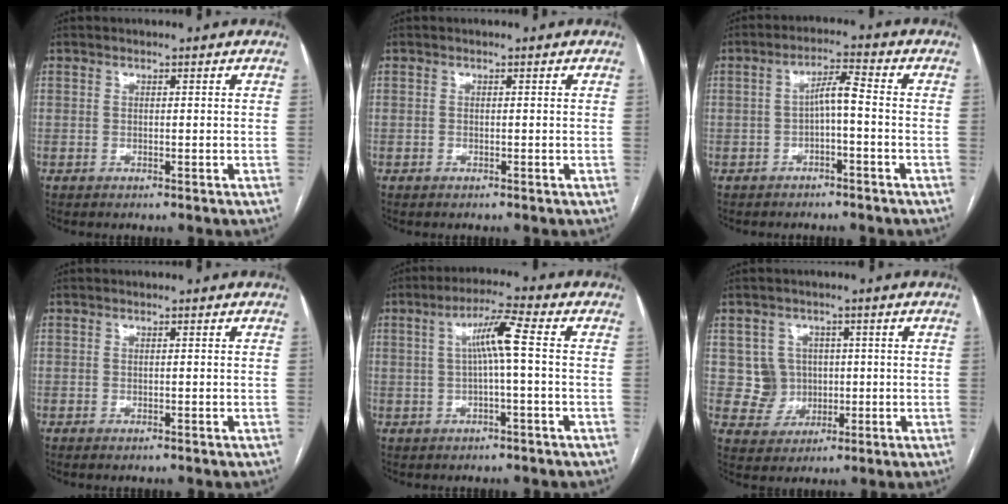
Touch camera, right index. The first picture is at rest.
{"total": 0.0}
{"total": 4.1, "force": [-1.0, 0.5, 3.9], "torque": [-0.068, 0.019, -0.015]}
{"total": 0.5, "force": [-0.4, 0.1, 0.3], "torque": [-0.009, -0.002, -0.006]}
{"total": 5.9, "force": [0.4, -0.2, 5.9], "torque": [-0.105, 0.017, 0.009]}
{"total": 5.1, "force": [0.5, 5.1, 0.4], "torque": [-0.001, 0.018, 0.017]}